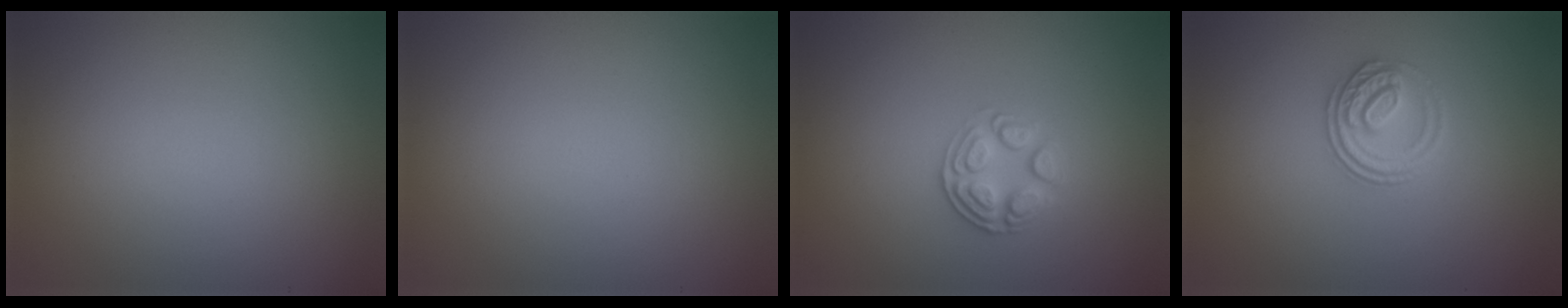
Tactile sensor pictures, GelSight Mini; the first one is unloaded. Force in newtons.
{"total": 0.0}
{"total": 2.7, "press": 2.4, "slide": 1.2}
{"total": 2.8, "press": 2.6, "slide": 1.2}